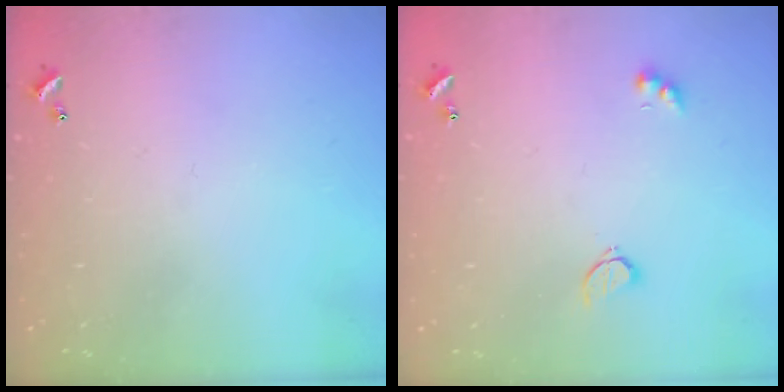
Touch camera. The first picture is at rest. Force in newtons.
{"total": 2.6, "press": 2.5, "slide": 0.5}